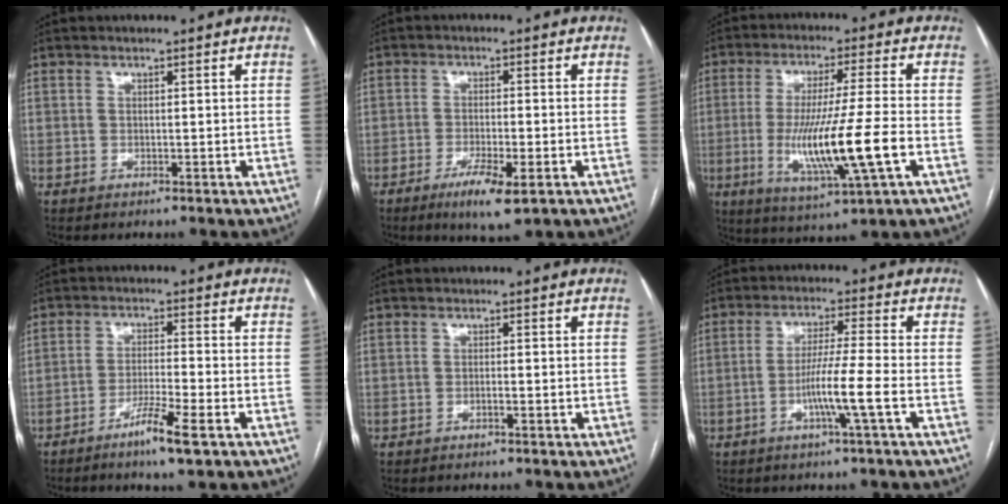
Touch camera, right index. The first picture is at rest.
{"total": 6.6, "force": [-3.5, 0.9, 5.6], "torque": [-0.100, -0.014, -0.054]}
{"total": 14.2, "force": [-3.3, -0.2, 13.8], "torque": [-0.267, -0.023, -0.058]}
{"total": 6.5, "force": [-3.8, -0.1, 5.2], "torque": [-0.096, -0.011, -0.068]}
{"total": 0.7, "force": [-0.4, 0.0, 0.6], "torque": [-0.014, 0.000, -0.006]}
{"total": 7.3, "force": [-2.5, -1.3, 6.7], "torque": [-0.129, -0.005, -0.051]}